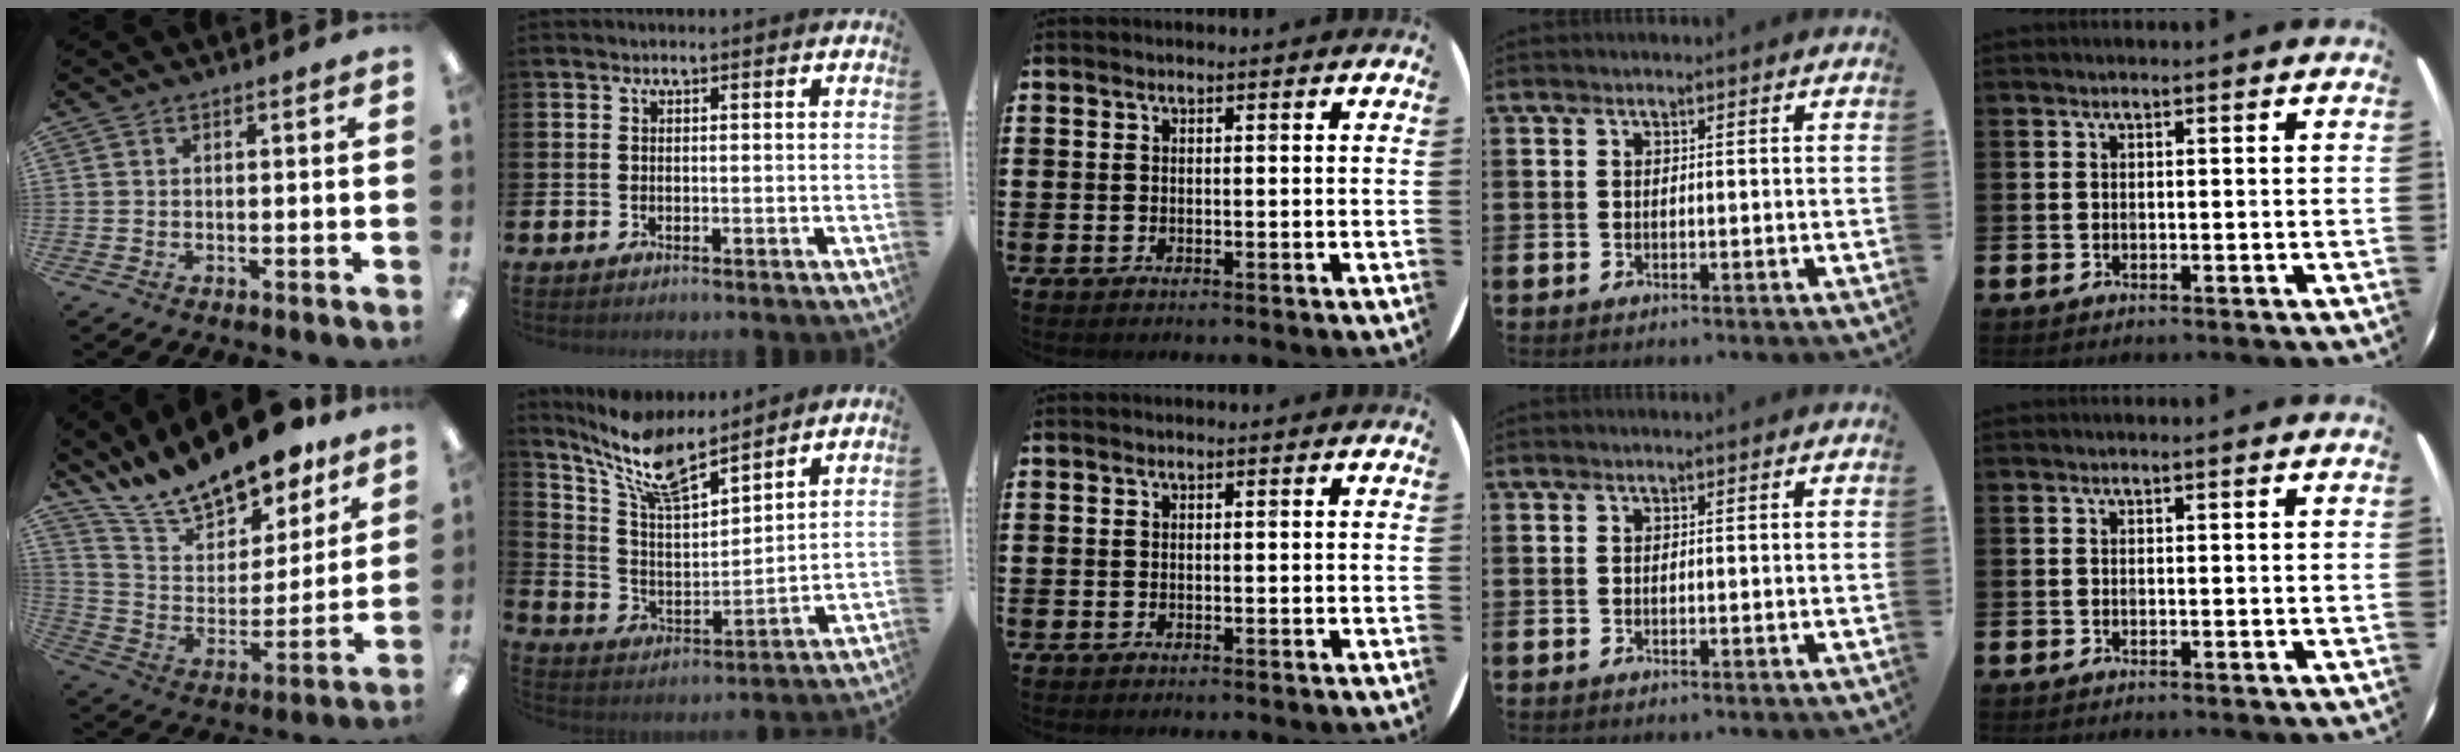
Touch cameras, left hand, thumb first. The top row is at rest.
{"thumb": {"total": 18.2, "force": [16.3, 5.4, 6.1], "torque": [-0.127, -0.120, 0.288]}, "index": {"total": 10.4, "force": [8.7, 2.7, 5.0], "torque": [-0.136, -0.040, 0.157]}}